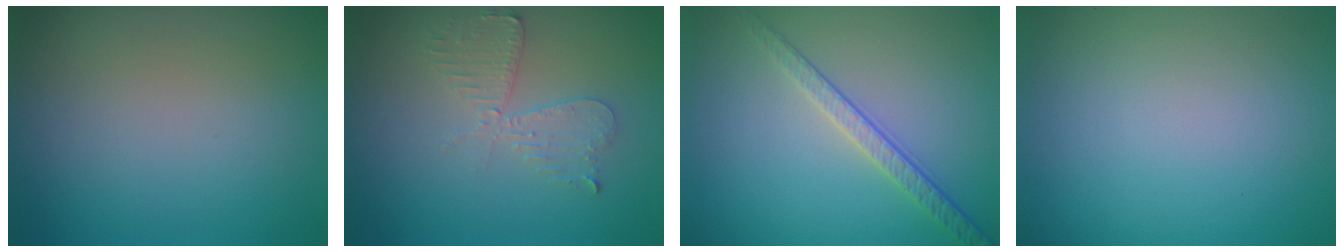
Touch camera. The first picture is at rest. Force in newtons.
{"total": 2.6, "press": 2.5, "slide": 0.5}
{"total": 2.4, "press": 2.0, "slide": 1.4}
{"total": 0.0}